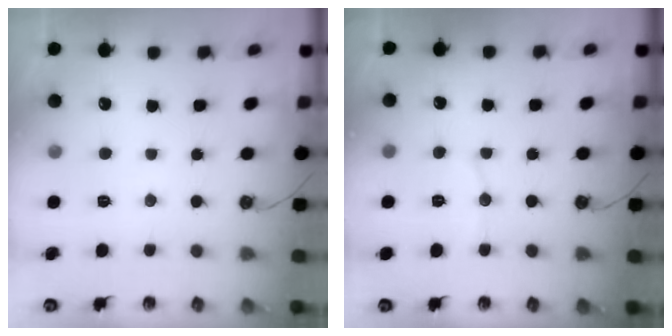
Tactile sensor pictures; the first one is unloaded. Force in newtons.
{"total": 5.8, "press": 5.8, "slide": 0.6}